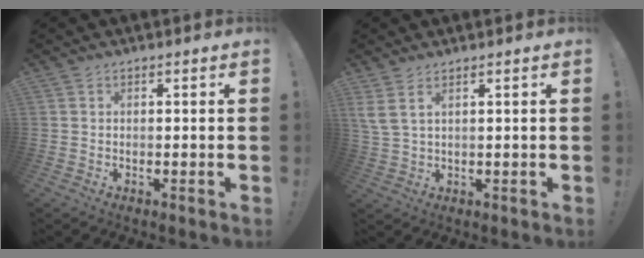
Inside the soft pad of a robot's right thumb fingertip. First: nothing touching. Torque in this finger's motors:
{"motor_torque": [-0.22, 0.45, 0.28, 0.67, 0.23]}